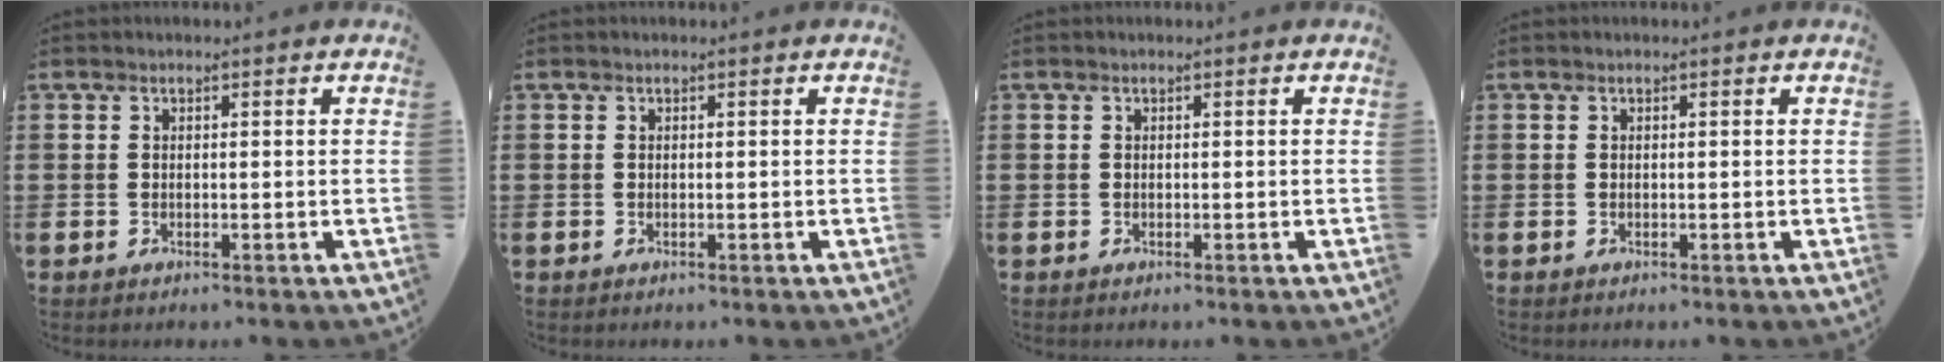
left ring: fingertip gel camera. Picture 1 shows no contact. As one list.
[{"total": 0.0}, {"total": 0.0}, {"total": 0.0}]